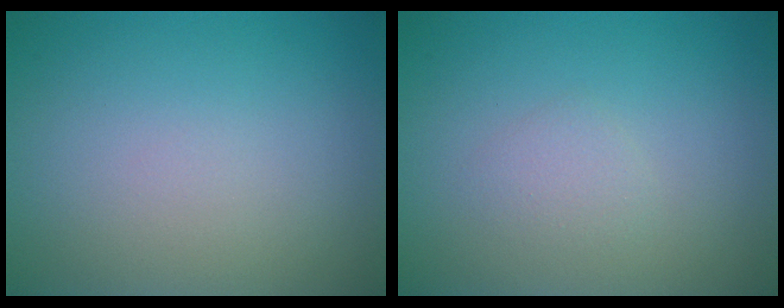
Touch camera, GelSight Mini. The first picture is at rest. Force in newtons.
{"total": 1.1, "press": 1.1, "slide": 0.0}